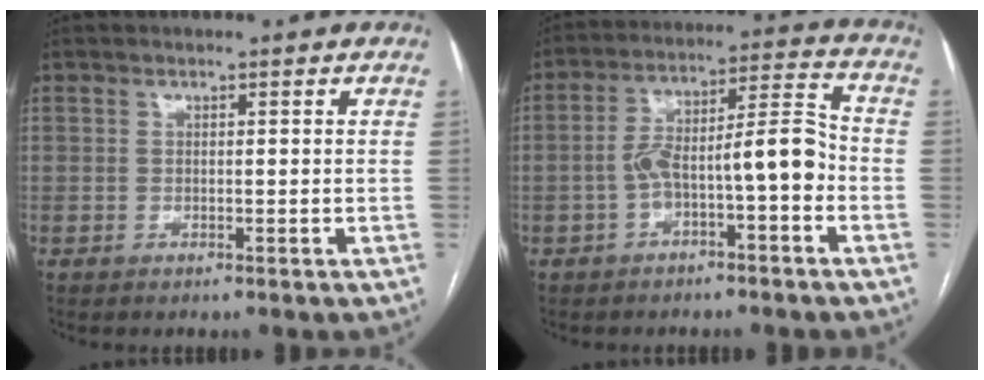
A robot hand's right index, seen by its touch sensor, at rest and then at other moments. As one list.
[{"total": 10.3, "force": [-3.1, 2.2, 9.6], "torque": [-0.161, 0.041, -0.045]}]